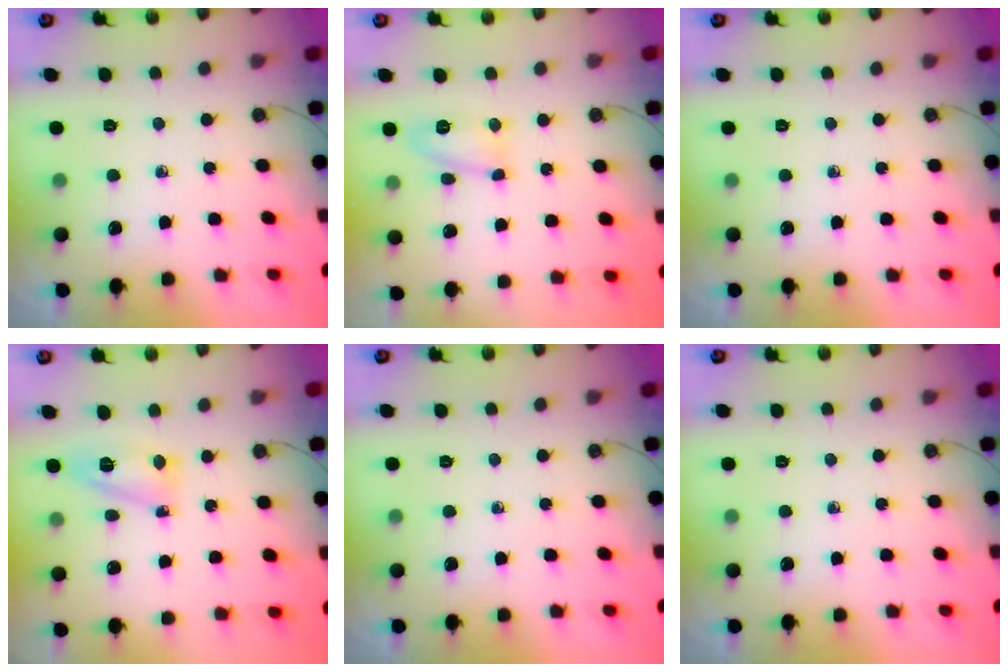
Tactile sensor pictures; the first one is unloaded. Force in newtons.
{"total": 7.9, "press": 7.9, "slide": 0.5}
{"total": 0.0}
{"total": 9.6, "press": 9.6, "slide": 1.0}
{"total": 0.0}
{"total": 0.0}